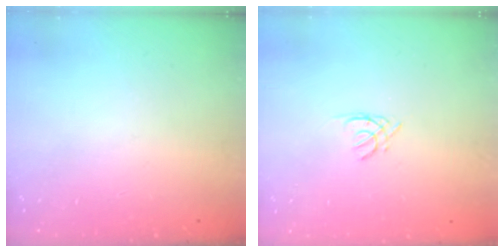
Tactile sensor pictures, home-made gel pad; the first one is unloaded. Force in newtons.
{"total": 1.7, "press": 1.7, "slide": 0.3}